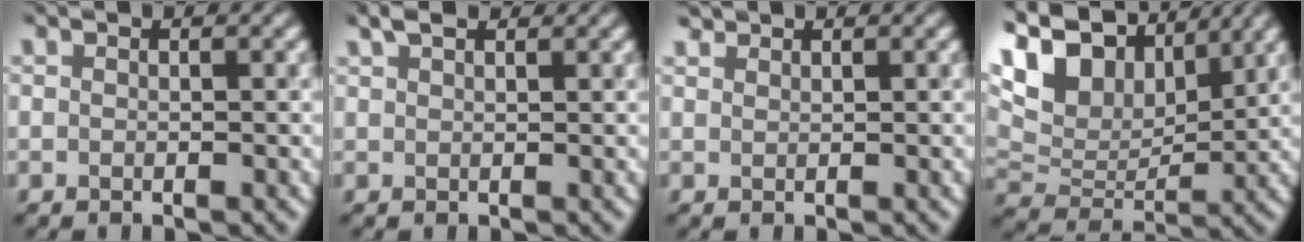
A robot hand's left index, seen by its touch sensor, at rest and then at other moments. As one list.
[{"total": 1.9, "force": [1.7, 0.5, 0.8], "torque": [-0.010, 0.012, 0.033]}, {"total": 1.2, "force": [1.2, 0.2, -0.1], "torque": [0.002, 0.001, 0.019]}, {"total": 11.1, "force": [6.9, 5.7, 6.5], "torque": [-0.143, 0.026, 0.112]}]